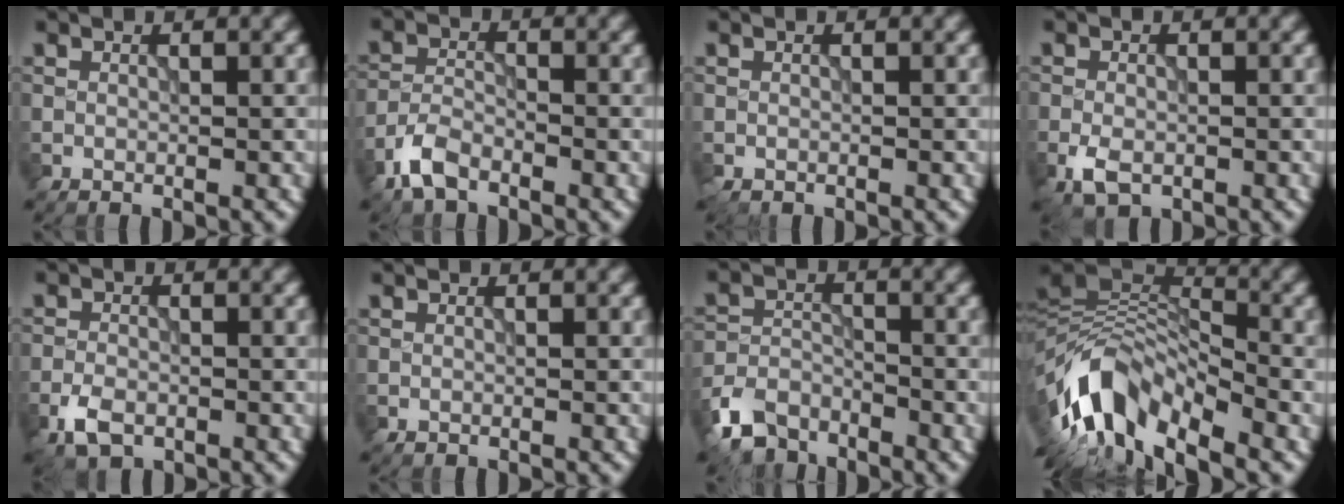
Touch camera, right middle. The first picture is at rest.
{"total": 3.2, "force": [-2.4, 1.4, 1.7], "torque": [-0.037, 0.002, -0.059]}
{"total": 0.6, "force": [-0.5, 0.3, 0.2], "torque": [-0.004, -0.004, -0.009]}
{"total": 2.8, "force": [-1.2, 1.7, 1.8], "torque": [-0.040, -0.006, -0.025]}
{"total": 3.0, "force": [-1.7, 1.7, 1.8], "torque": [-0.038, -0.004, -0.039]}
{"total": 0.0}
{"total": 5.6, "force": [-4.3, 2.9, 2.2], "torque": [-0.046, -0.007, -0.092]}
{"total": 10.2, "force": [-5.0, 4.6, 7.6], "torque": [-0.132, 0.010, -0.111]}